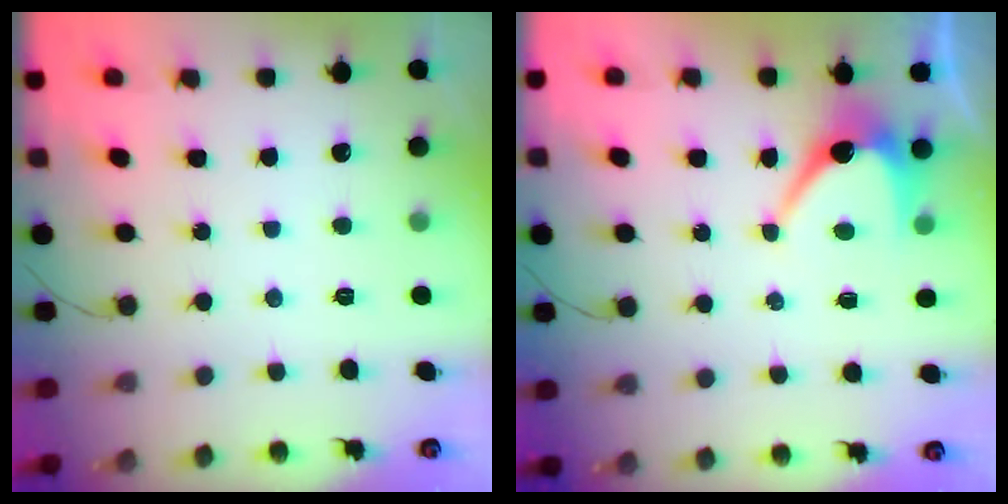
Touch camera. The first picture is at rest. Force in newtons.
{"total": 6.9, "press": 6.9, "slide": 0.8}